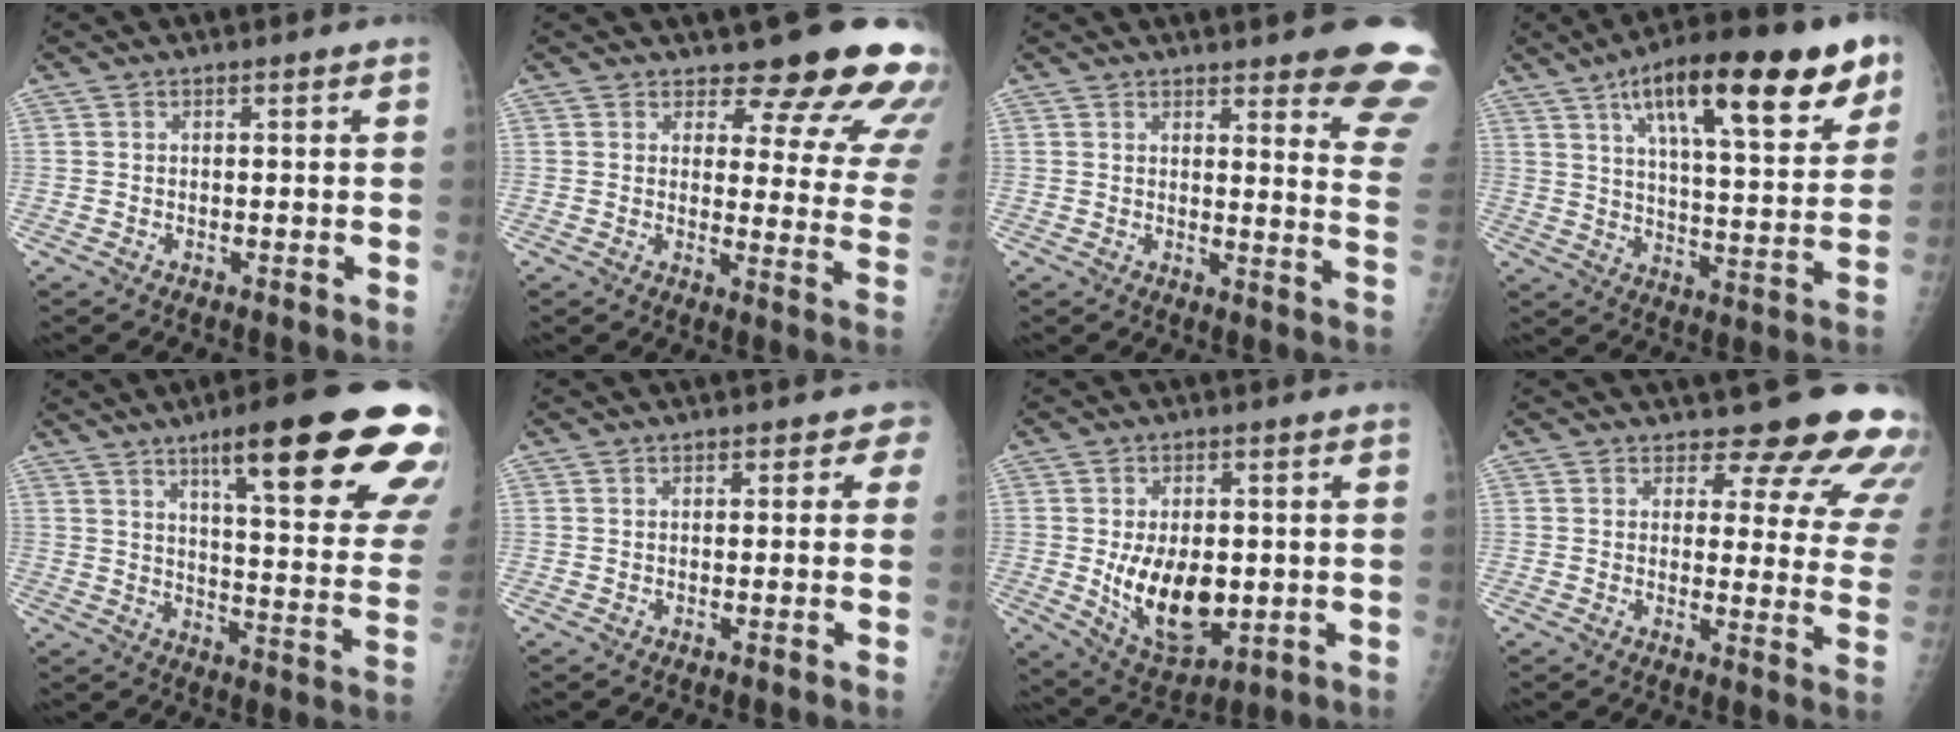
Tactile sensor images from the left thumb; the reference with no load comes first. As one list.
[{"total": 16.8, "force": [15.0, 4.8, 5.9], "torque": [-0.025, -0.129, 0.156]}, {"total": 14.9, "force": [12.1, 2.4, 8.3], "torque": [-0.069, -0.095, 0.123]}, {"total": 24.8, "force": [13.0, 7.7, 19.6], "torque": [-0.267, -0.022, 0.200]}, {"total": 26.2, "force": [14.9, 4.6, 21.0], "torque": [-0.243, -0.054, 0.207]}, {"total": 1.9, "force": [0.8, 1.5, 0.9], "torque": [0.020, 0.003, 0.000]}, {"total": 13.3, "force": [-1.2, 7.9, 10.7], "torque": [-0.150, -0.015, 0.003]}, {"total": 16.0, "force": [14.4, 5.2, 4.4], "torque": [-0.005, -0.121, 0.142]}]